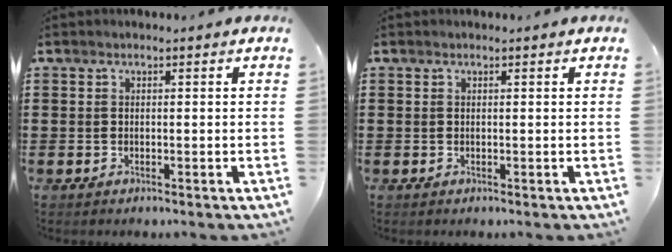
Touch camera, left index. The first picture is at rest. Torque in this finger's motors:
{"motor_torque": [-0.02, -0.05, -0.01, 0.01]}